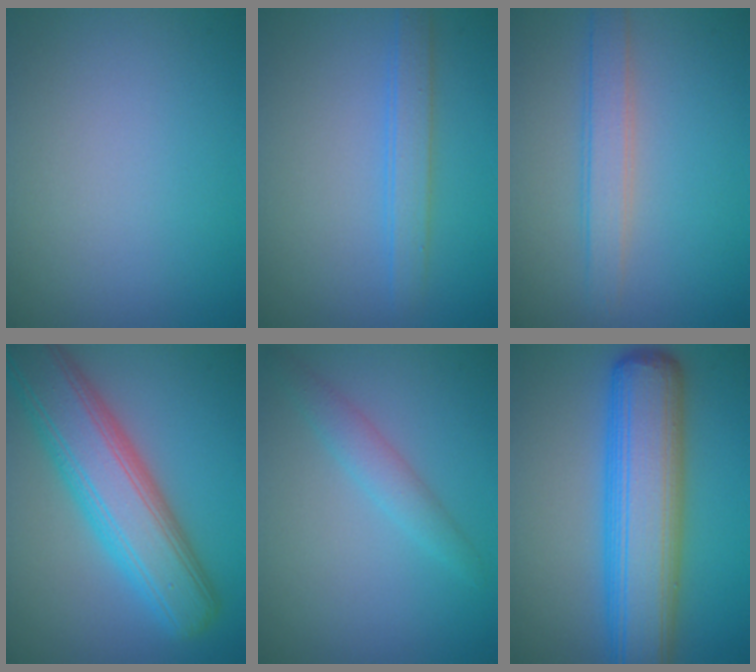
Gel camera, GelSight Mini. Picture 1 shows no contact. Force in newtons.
{"total": 2.2, "press": 2.2, "slide": 0.1}
{"total": 2.6, "press": 2.6, "slide": 0.0}
{"total": 9.0, "press": 9.0, "slide": 0.2}
{"total": 2.0, "press": 2.0, "slide": 0.1}
{"total": 10.0, "press": 10.0, "slide": 0.3}